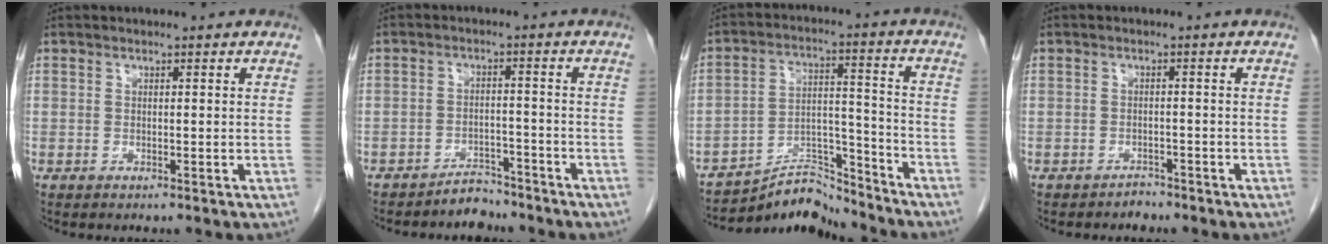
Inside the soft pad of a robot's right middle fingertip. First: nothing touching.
{"total": 3.6, "force": [-3.4, 1.3, 0.0], "torque": [-0.001, 0.001, -0.054]}
{"total": 8.9, "force": [-8.9, 0.8, 0.1], "torque": [0.001, 0.037, -0.157]}
{"total": 1.3, "force": [-1.2, 0.5, -0.1], "torque": [-0.002, 0.000, -0.020]}